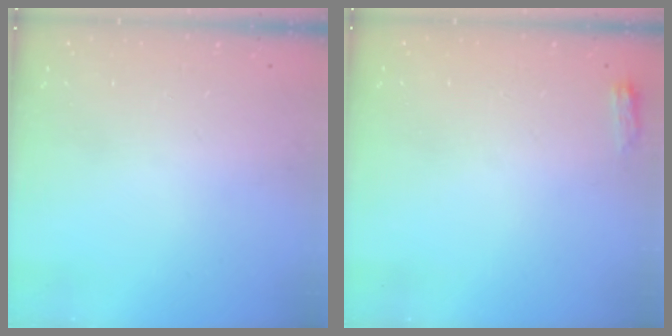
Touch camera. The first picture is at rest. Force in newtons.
{"total": 2.6, "press": 2.6, "slide": 0.4}